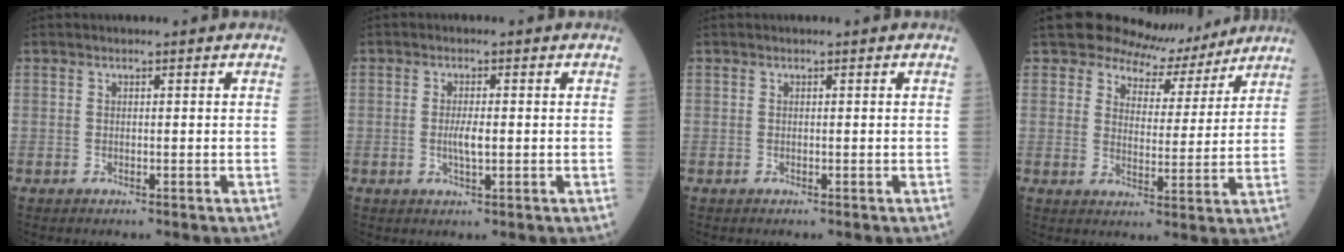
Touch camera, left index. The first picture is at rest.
{"total": 2.5, "force": [-0.2, 0.4, 2.5], "torque": [-0.052, -0.002, -0.003]}
{"total": 0.0}
{"total": 7.7, "force": [7.1, 2.9, 0.0], "torque": [-0.005, -0.001, 0.097]}